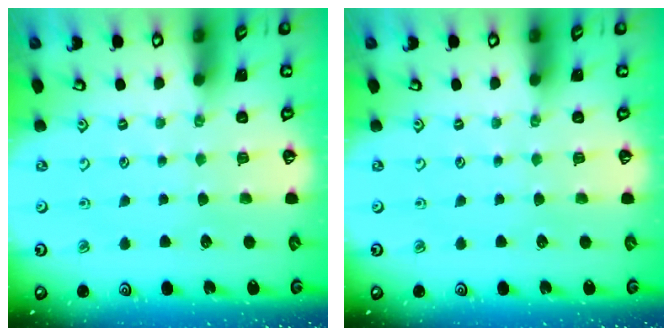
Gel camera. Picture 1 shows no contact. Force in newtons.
{"total": 0.0}